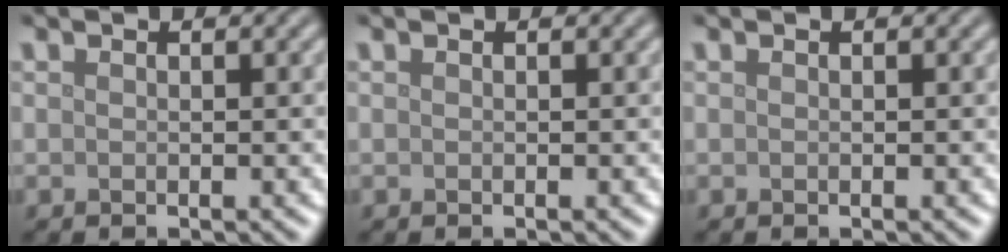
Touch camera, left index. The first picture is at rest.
{"total": 0.0}
{"total": 0.0}